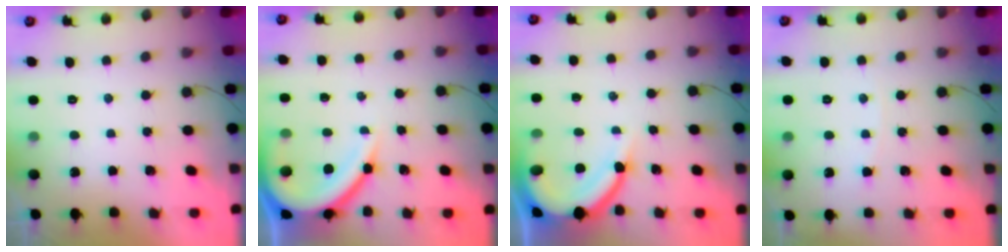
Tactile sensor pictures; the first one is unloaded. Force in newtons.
{"total": 13.1, "press": 13.0, "slide": 1.6}
{"total": 11.5, "press": 11.4, "slide": 1.2}
{"total": 2.3, "press": 2.3, "slide": 0.3}